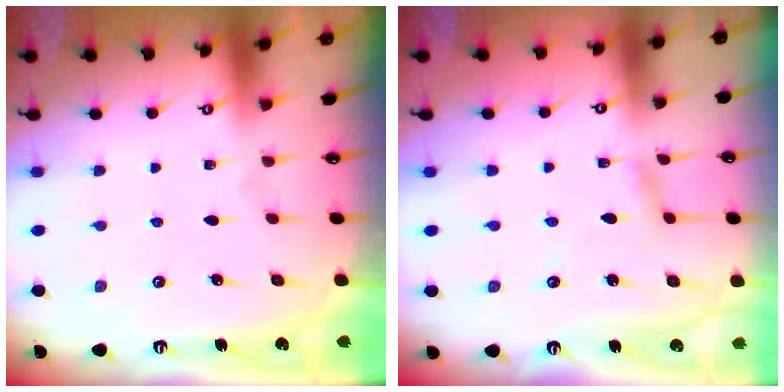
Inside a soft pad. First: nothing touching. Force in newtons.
{"total": 2.9, "press": 2.9, "slide": 0.3}